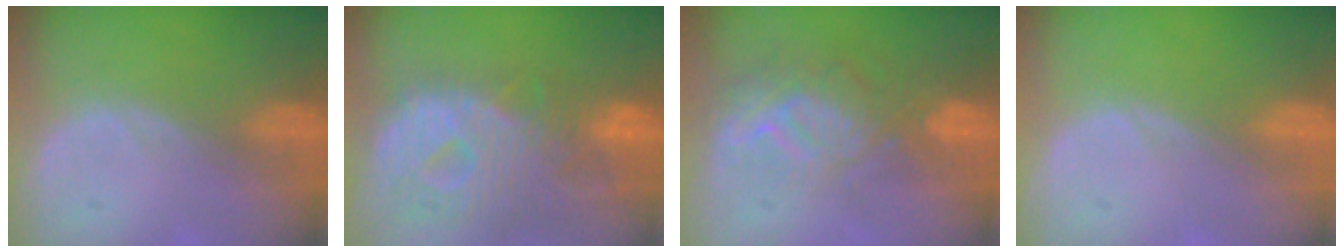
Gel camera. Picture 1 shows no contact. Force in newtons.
{"total": 12.8, "press": 11.0, "slide": 6.6}
{"total": 9.4, "press": 8.6, "slide": 3.9}
{"total": 0.0}